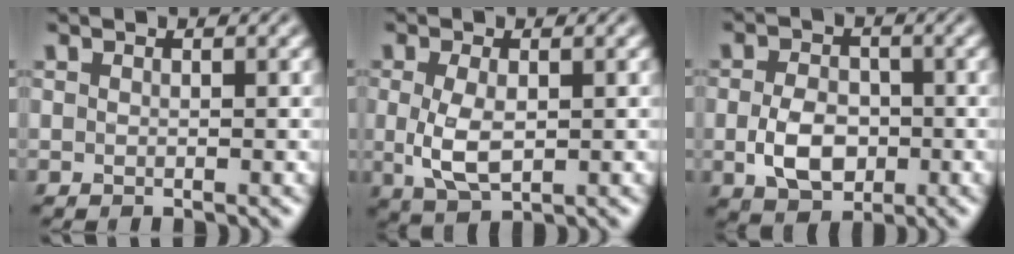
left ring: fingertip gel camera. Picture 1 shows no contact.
{"total": 3.8, "force": [-0.1, 2.0, 3.3], "torque": [-0.076, -0.003, 0.002]}
{"total": 4.4, "force": [-0.9, 3.1, 3.0], "torque": [-0.061, -0.006, -0.019]}